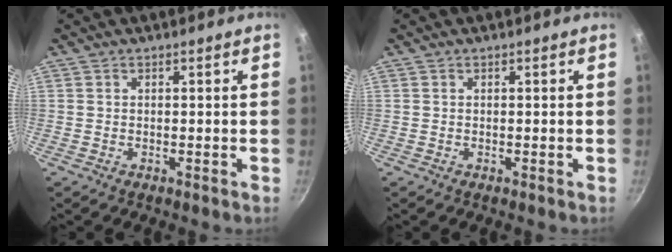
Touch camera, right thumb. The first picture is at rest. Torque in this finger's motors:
{"motor_torque": [-0.15, 0.15, -0.03, 0.26, 0.03]}